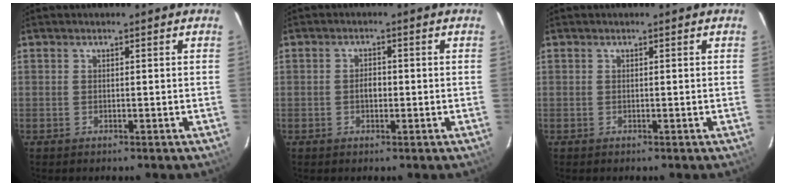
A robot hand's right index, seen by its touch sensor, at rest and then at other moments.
{"total": 2.0, "force": [-0.3, 1.3, 1.5], "torque": [-0.028, 0.006, -0.007]}
{"total": 0.0}